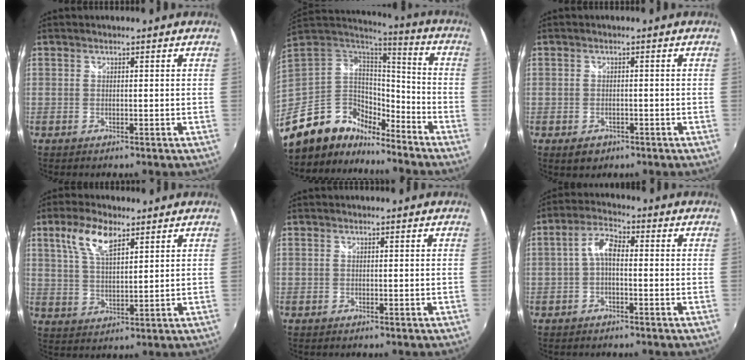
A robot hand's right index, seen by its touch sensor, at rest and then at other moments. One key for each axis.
{"total": 19.3, "fx": -14.7, "fy": 10.3, "fz": 7.1, "tx": -0.175, "ty": 0.002, "tz": -0.257}
{"total": 3.2, "fx": -1.6, "fy": 2.4, "fz": 1.5, "tx": -0.032, "ty": -0.007, "tz": -0.019}
{"total": 7.9, "fx": 4.4, "fy": 3.2, "fz": 5.7, "tx": -0.111, "ty": 0.012, "tz": 0.088}
{"total": 0.0}
{"total": 4.3, "fx": -0.8, "fy": 2.0, "fz": 3.7, "tx": -0.079, "ty": 0.017, "tz": -0.019}